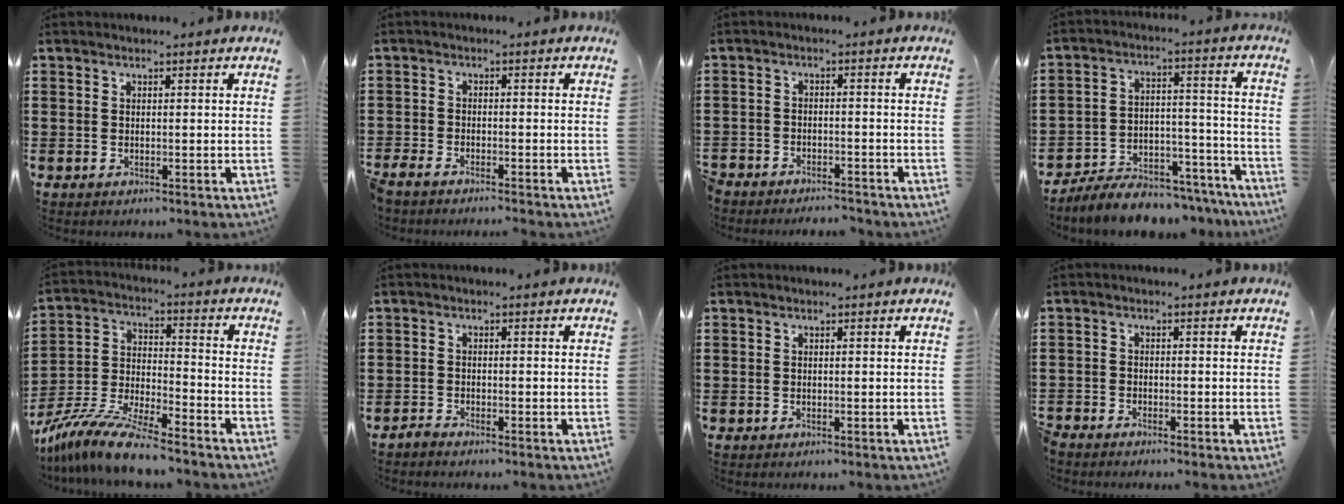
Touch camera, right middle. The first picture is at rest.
{"total": 2.1, "force": [-2.0, 0.1, 0.5], "torque": [-0.026, -0.004, -0.046]}
{"total": 3.3, "force": [-3.3, 0.3, -0.3], "torque": [-0.007, -0.001, -0.076]}
{"total": 7.5, "force": [-7.0, 2.1, 1.6], "torque": [-0.023, 0.024, -0.133]}
{"total": 10.6, "force": [-9.6, 0.5, 4.4], "torque": [-0.093, 0.012, -0.193]}
{"total": 1.2, "force": [-1.1, 0.1, 0.3], "torque": [-0.010, -0.001, -0.022]}
{"total": 0.0}
{"total": 1.5, "force": [-1.5, 0.1, 0.0], "torque": [-0.011, -0.001, -0.034]}